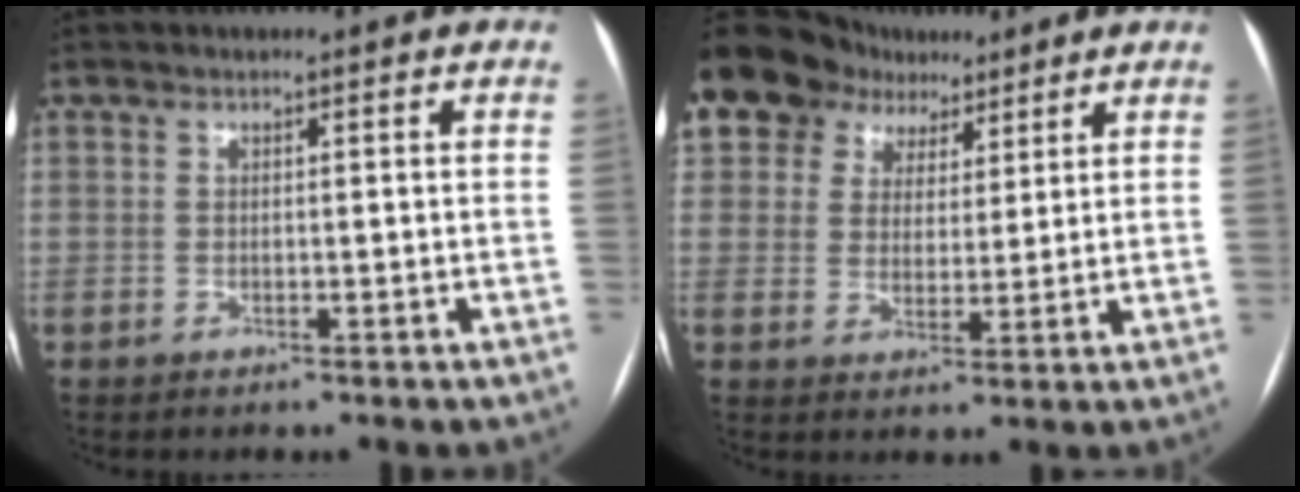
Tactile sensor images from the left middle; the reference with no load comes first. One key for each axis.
{"total": 15.9, "fx": 9.9, "fy": 11.3, "fz": 5.0, "tx": -0.165, "ty": 0.057, "tz": 0.185}